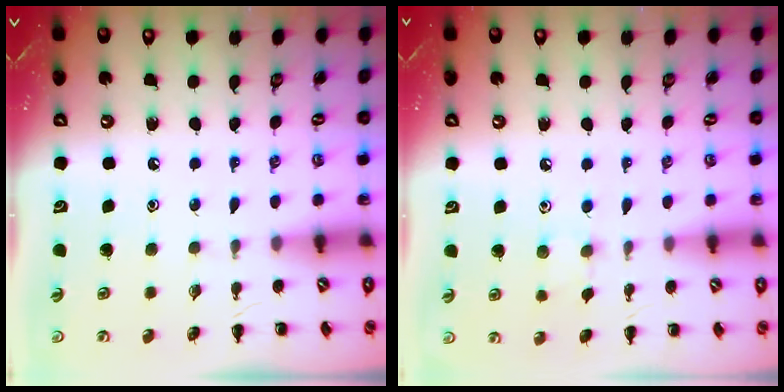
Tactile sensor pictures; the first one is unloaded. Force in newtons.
{"total": 6.7, "press": 6.4, "slide": 2.1}